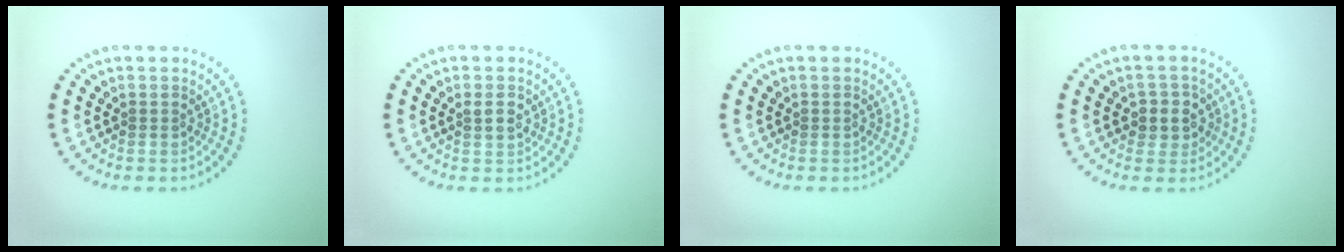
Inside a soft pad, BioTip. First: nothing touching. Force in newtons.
{"total": 1.0, "press": 1.0, "slide": 0.1}
{"total": 0.0}
{"total": 2.5, "press": 2.2, "slide": 1.1}